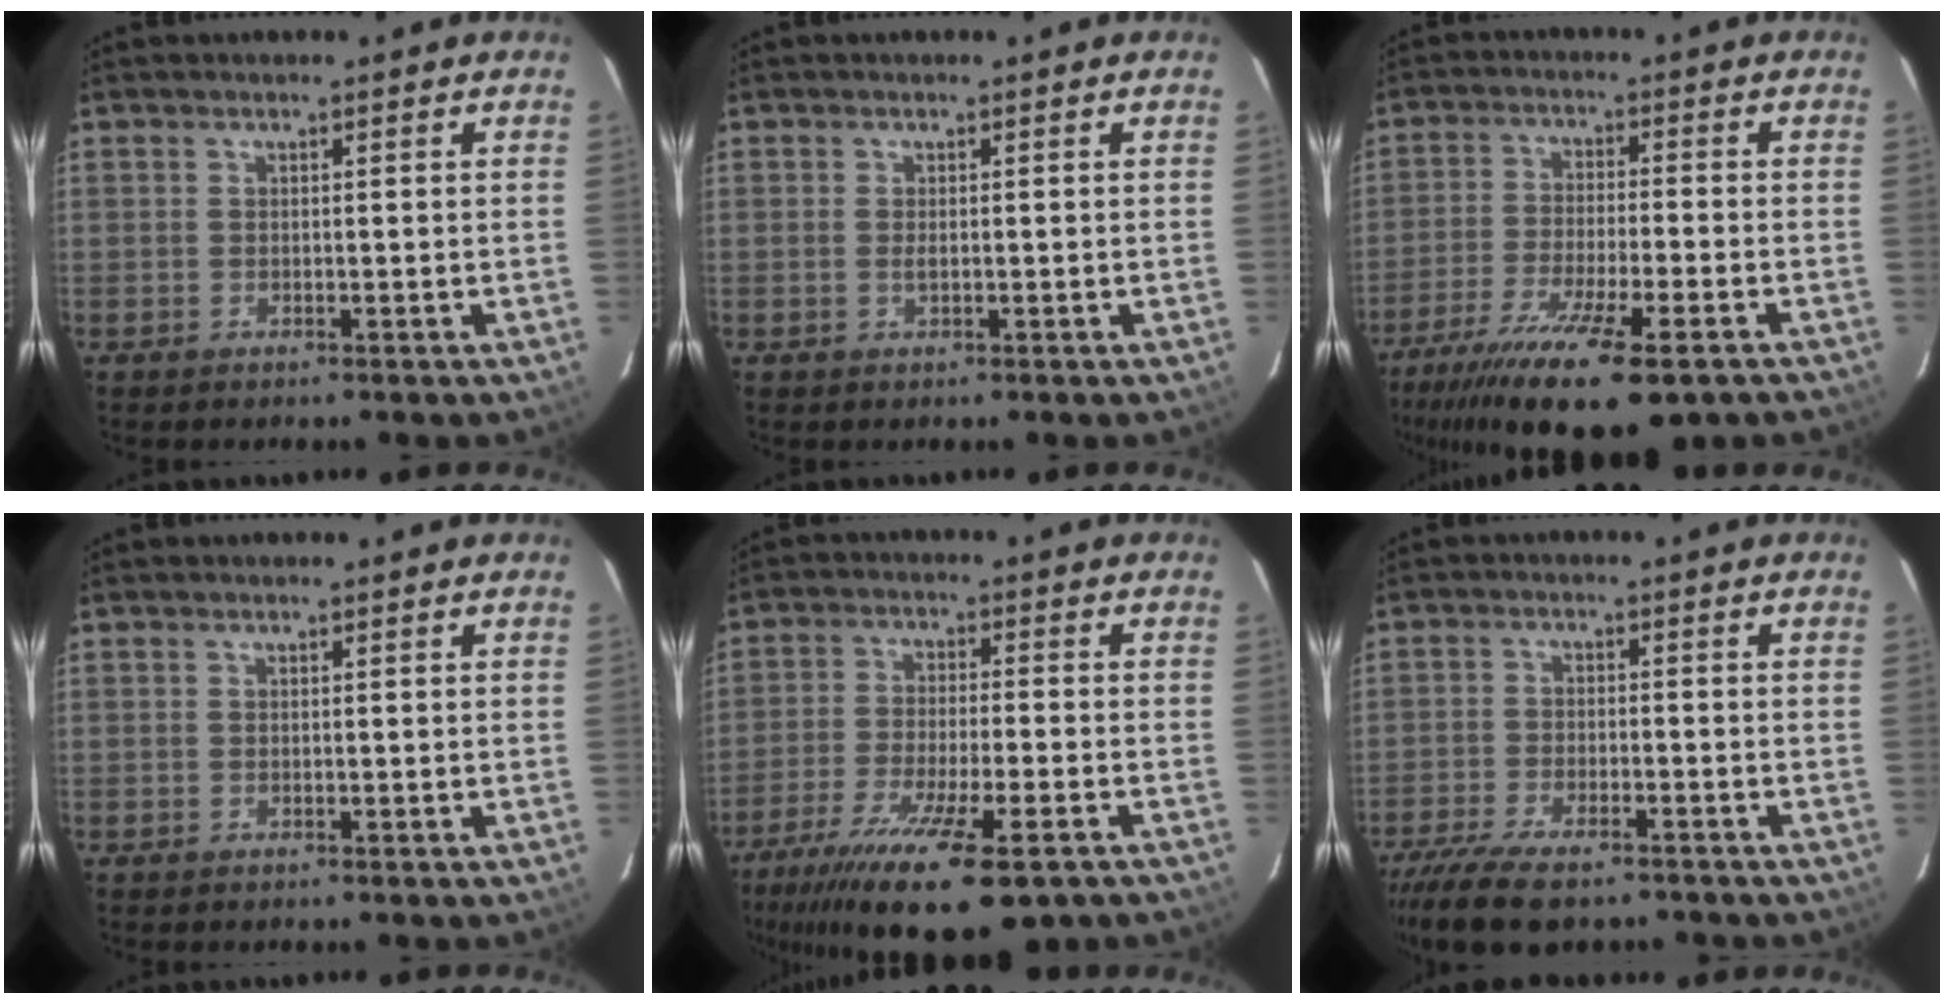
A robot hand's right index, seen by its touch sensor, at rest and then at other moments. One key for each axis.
{"total": 0.9, "fx": -0.1, "fy": 0.4, "fz": 0.8, "tx": -0.016, "ty": -0.003, "tz": -0.001}
{"total": 19.2, "fx": -13.0, "fy": 4.2, "fz": 13.5, "tx": -0.265, "ty": -0.064, "tz": -0.218}
{"total": 0.0}
{"total": 20.3, "fx": -13.4, "fy": 4.9, "fz": 14.4, "tx": -0.277, "ty": -0.069, "tz": -0.221}
{"total": 12.8, "fx": -10.2, "fy": 4.1, "fz": 6.6, "tx": -0.149, "ty": -0.032, "tz": -0.173}